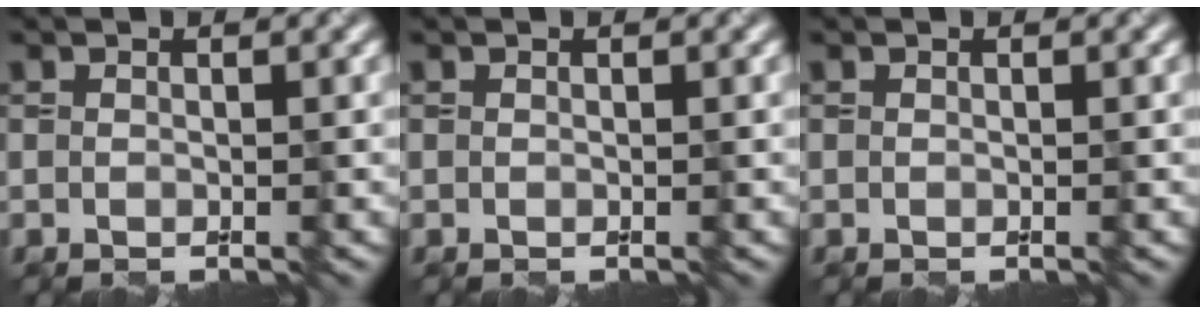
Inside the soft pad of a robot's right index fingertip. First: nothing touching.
{"total": 0.0}
{"total": 0.0}